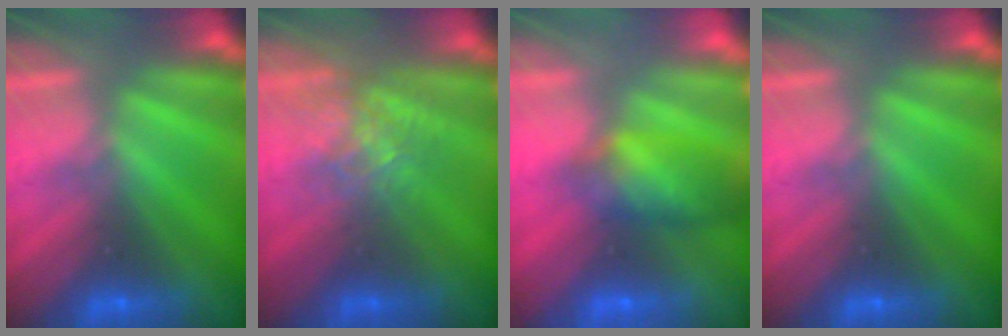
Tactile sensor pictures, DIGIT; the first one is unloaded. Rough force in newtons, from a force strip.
{"total": 2.7}
{"total": 7.9}
{"total": 0.0}